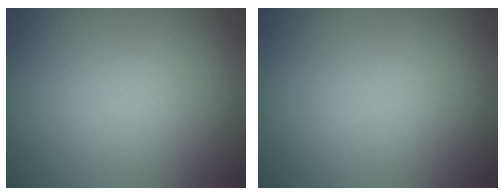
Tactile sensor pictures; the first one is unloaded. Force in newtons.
{"total": 0.0}